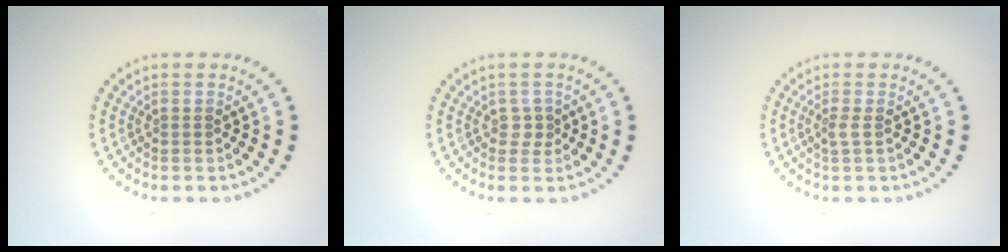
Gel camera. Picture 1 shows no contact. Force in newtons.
{"total": 1.0, "press": 0.8, "slide": 0.5}
{"total": 0.9, "press": 0.6, "slide": 0.7}